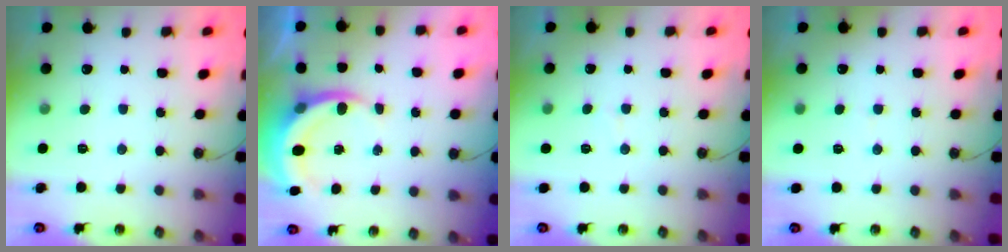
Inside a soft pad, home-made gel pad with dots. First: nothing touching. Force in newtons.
{"total": 4.7, "press": 4.6, "slide": 0.3}
{"total": 3.6, "press": 3.6, "slide": 0.4}
{"total": 1.8, "press": 1.8, "slide": 0.1}